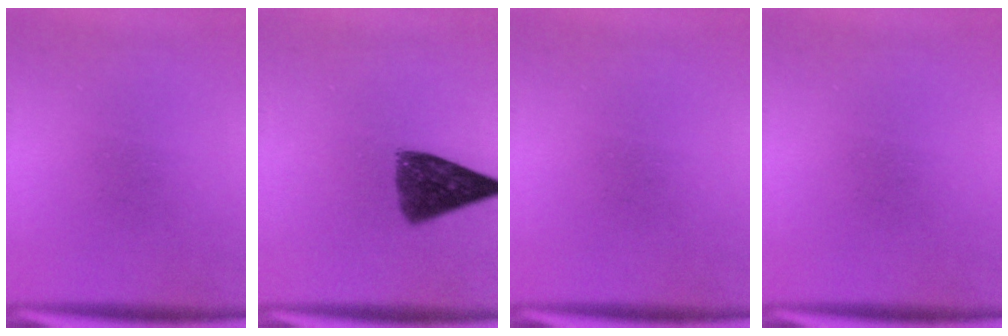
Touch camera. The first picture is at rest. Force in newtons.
{"total": 8.4}
{"total": 0.0}
{"total": 0.0}